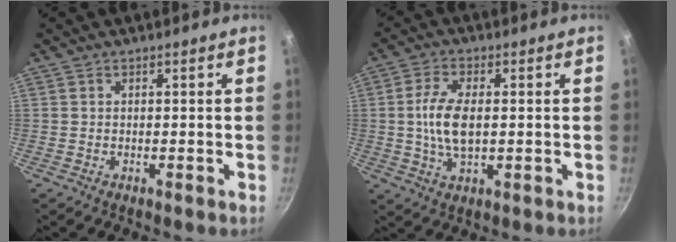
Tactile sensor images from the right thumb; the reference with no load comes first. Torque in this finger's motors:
{"motor_torque": [-0.70, 0.50, 0.98, -0.02, 0.15]}